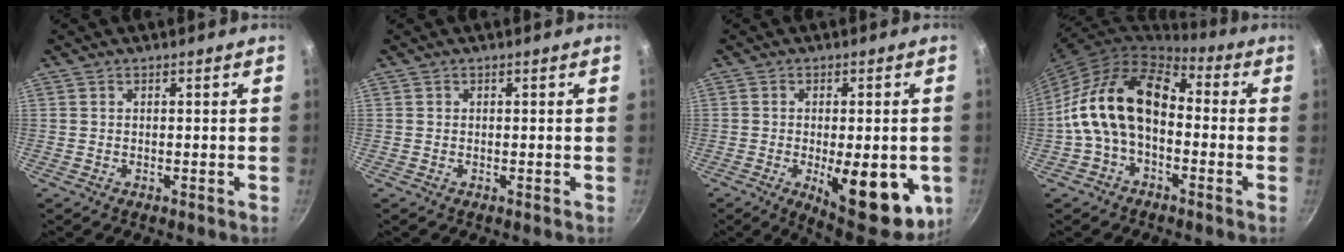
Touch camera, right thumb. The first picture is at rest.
{"total": 0.0}
{"total": 16.8, "force": [-4.2, 6.6, 14.9], "torque": [-0.161, -0.007, -0.044]}
{"total": 15.7, "force": [-1.1, 10.1, 11.9], "torque": [-0.193, 0.044, -0.038]}